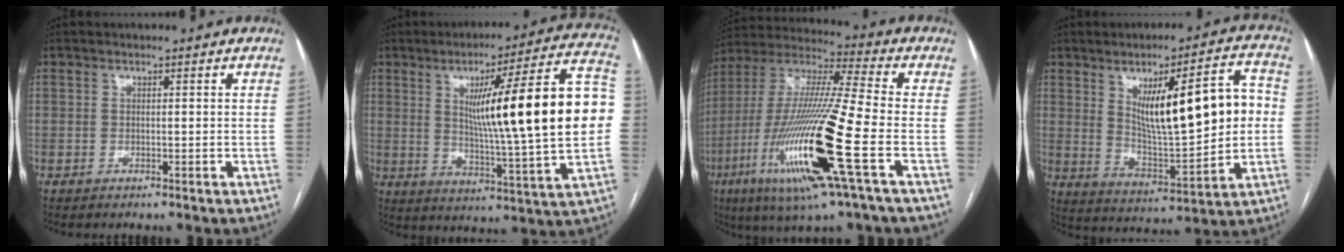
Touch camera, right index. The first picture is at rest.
{"total": 24.0, "force": [2.6, 0.3, 23.9], "torque": [-0.301, 0.020, 0.030]}
{"total": 22.6, "force": [-7.4, 1.1, 21.3], "torque": [-0.447, -0.031, -0.143]}
{"total": 16.9, "force": [2.7, 3.6, 16.3], "torque": [-0.253, 0.014, 0.055]}